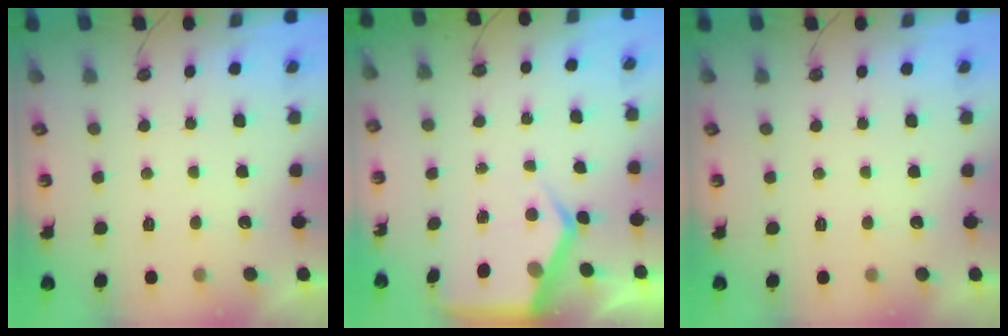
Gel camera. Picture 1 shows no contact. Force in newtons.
{"total": 6.0, "press": 6.0, "slide": 0.3}
{"total": 0.0}